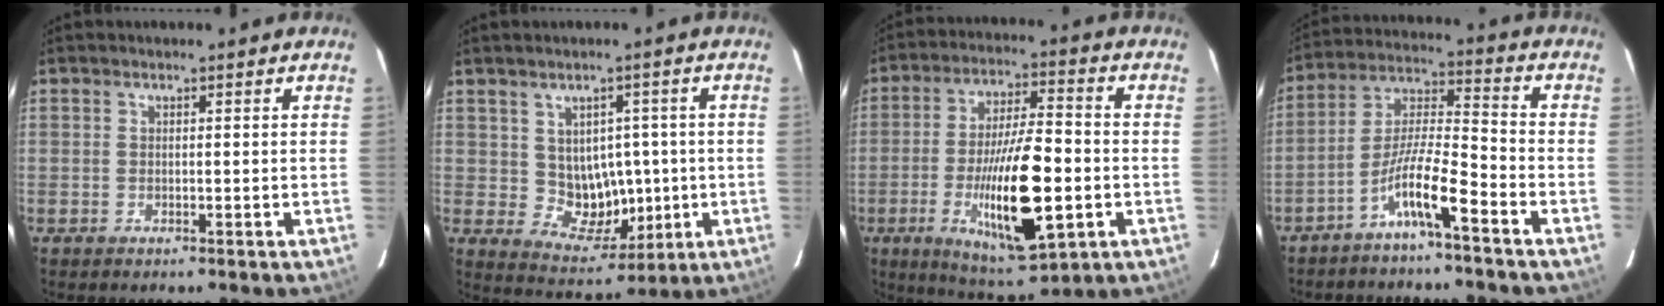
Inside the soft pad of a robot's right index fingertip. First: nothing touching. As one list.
[{"total": 8.0, "force": [0.3, 6.1, 5.2], "torque": [-0.073, 0.012, 0.028]}, {"total": 17.3, "force": [-4.3, 3.8, 16.3], "torque": [-0.291, -0.012, -0.062]}, {"total": 8.8, "force": [-5.5, 0.0, 6.9], "torque": [-0.136, 0.006, -0.108]}]